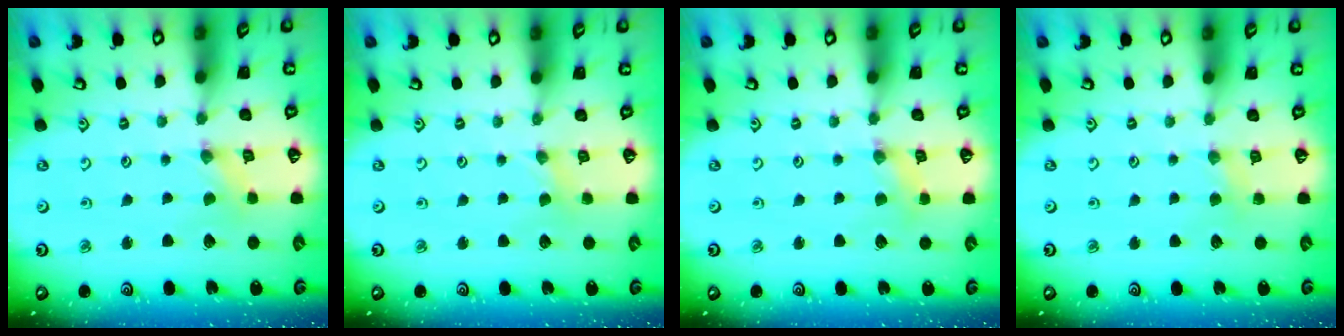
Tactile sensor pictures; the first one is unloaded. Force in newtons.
{"total": 1.1, "press": 1.1, "slide": 0.4}
{"total": 2.4, "press": 2.4, "slide": 0.2}
{"total": 3.2, "press": 3.2, "slide": 0.5}